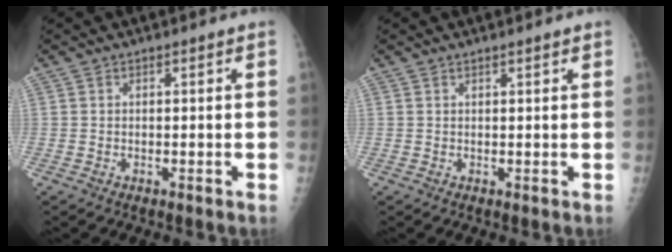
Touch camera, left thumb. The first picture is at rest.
{"total": 1.1, "force": [0.9, 0.1, 0.7], "torque": [-0.007, -0.001, 0.014]}